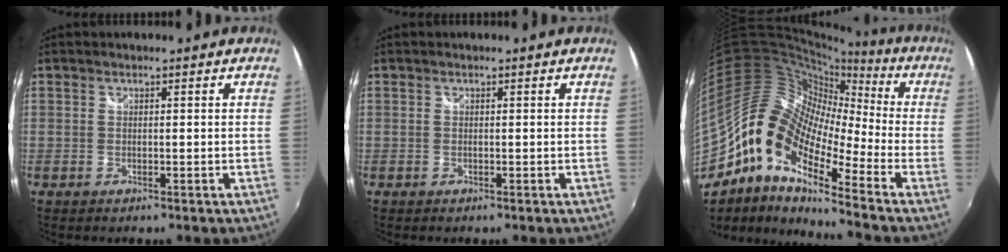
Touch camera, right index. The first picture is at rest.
{"total": 0.0}
{"total": 14.7, "force": [-7.1, 6.2, 11.2], "torque": [-0.176, 0.000, -0.155]}